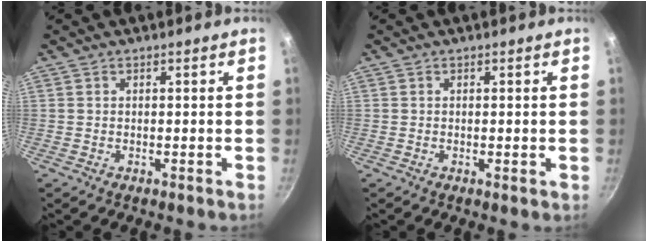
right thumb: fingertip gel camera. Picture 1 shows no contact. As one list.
[{"total": 0.7, "force": [0.0, 0.1, 0.7], "torque": [-0.011, -0.001, -0.002]}]